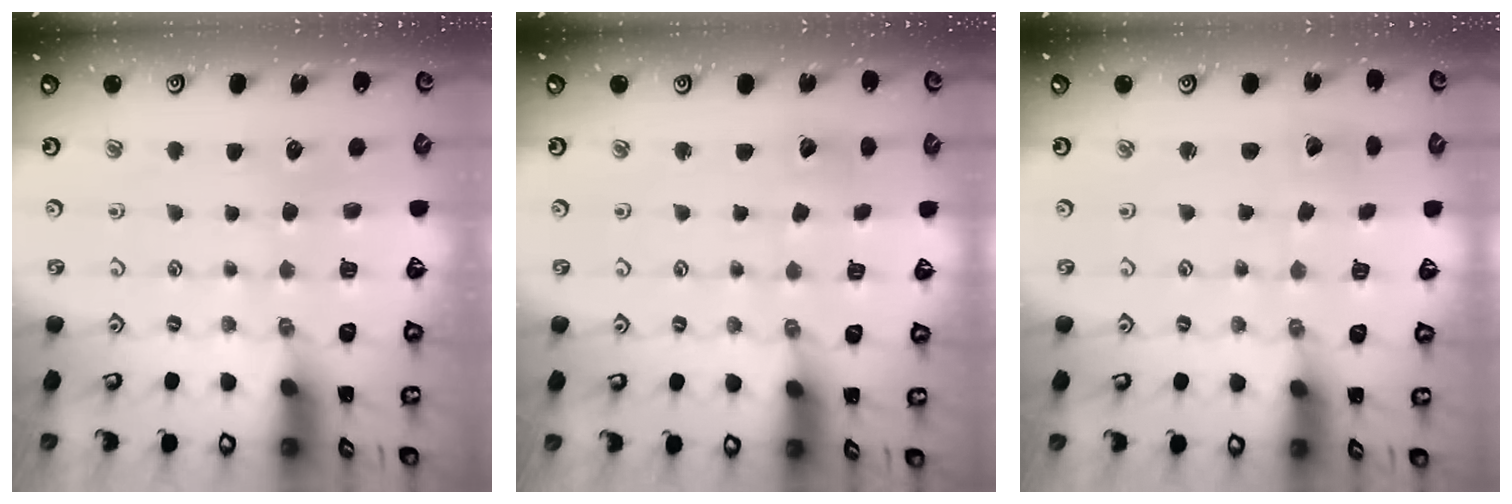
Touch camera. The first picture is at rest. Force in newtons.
{"total": 2.1, "press": 2.1, "slide": 0.2}
{"total": 1.5, "press": 1.5, "slide": 0.2}